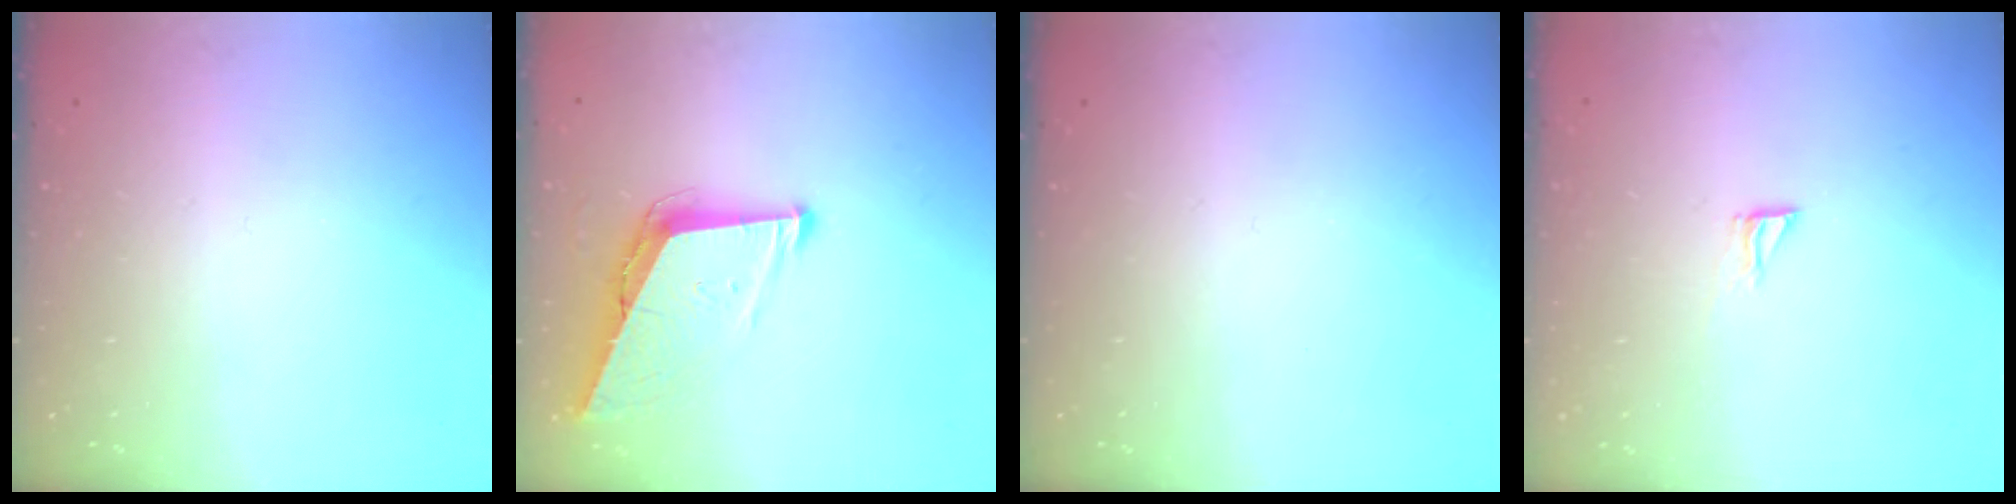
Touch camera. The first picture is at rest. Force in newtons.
{"total": 7.8, "press": 7.8, "slide": 0.9}
{"total": 0.0}
{"total": 4.6, "press": 4.5, "slide": 0.5}